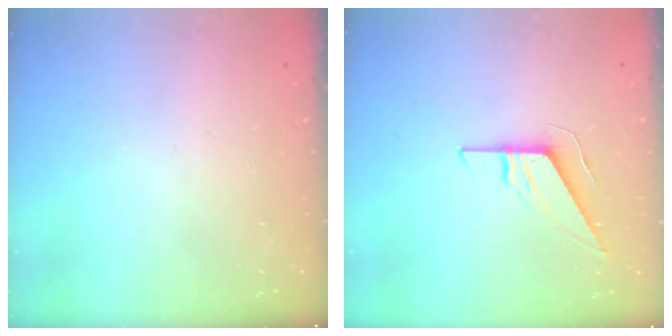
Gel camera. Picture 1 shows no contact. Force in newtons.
{"total": 9.2, "press": 9.1, "slide": 0.9}